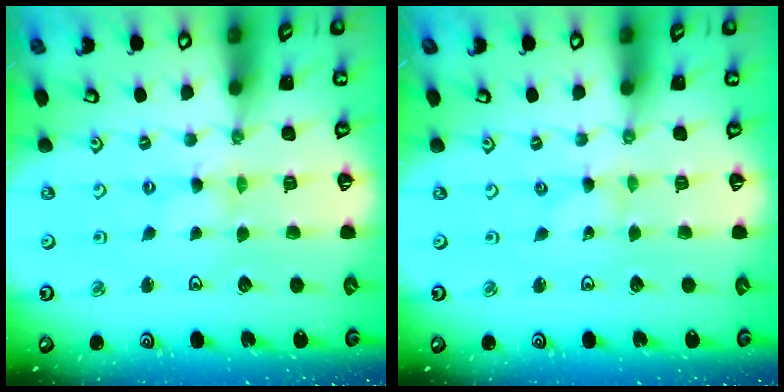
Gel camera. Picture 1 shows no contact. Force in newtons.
{"total": 0.0}